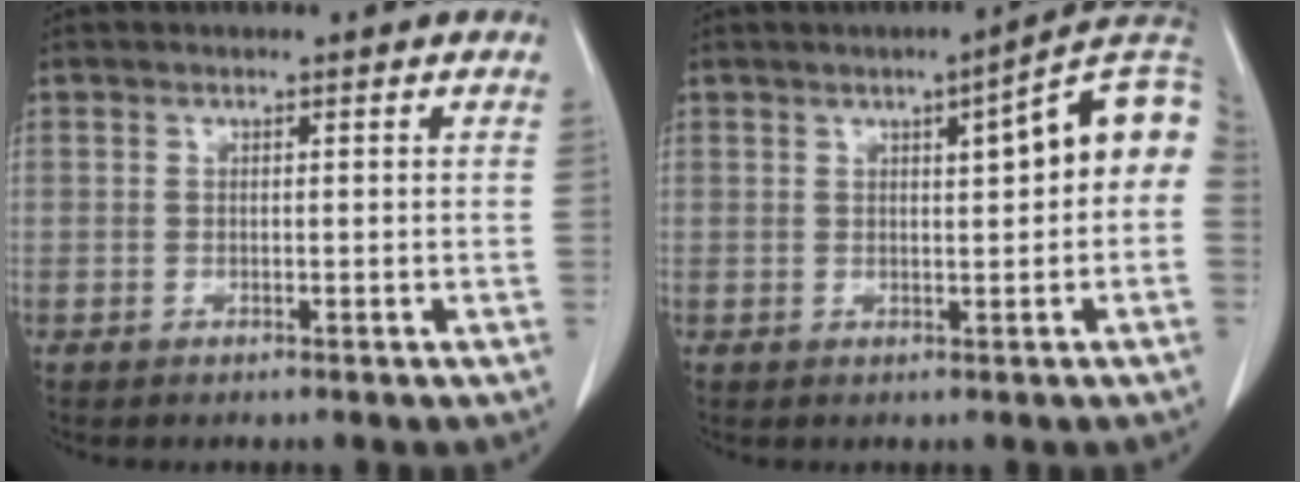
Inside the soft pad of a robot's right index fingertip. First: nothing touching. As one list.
[{"total": 9.6, "force": [1.6, 1.6, 9.3], "torque": [-0.122, 0.030, 0.015]}]